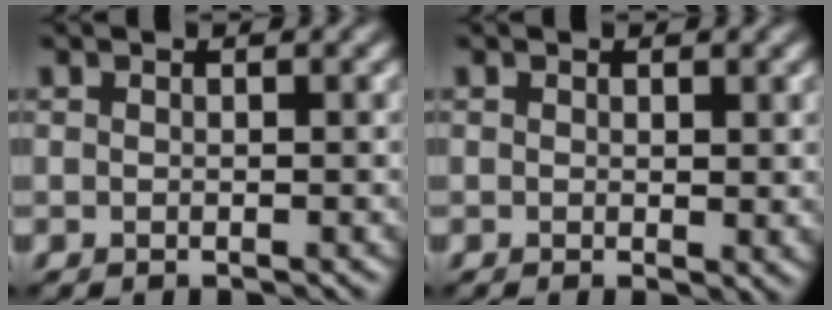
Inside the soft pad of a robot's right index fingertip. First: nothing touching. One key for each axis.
{"total": 1.3, "fx": 0.2, "fy": 0.3, "fz": 1.2, "tx": -0.013, "ty": -0.005, "tz": 0.003}